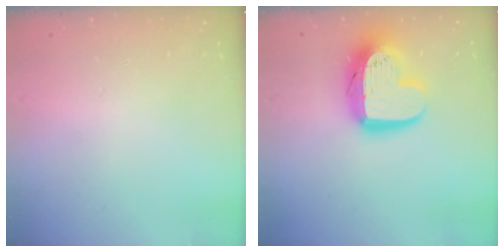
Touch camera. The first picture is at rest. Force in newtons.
{"total": 18.0, "press": 17.9, "slide": 1.2}